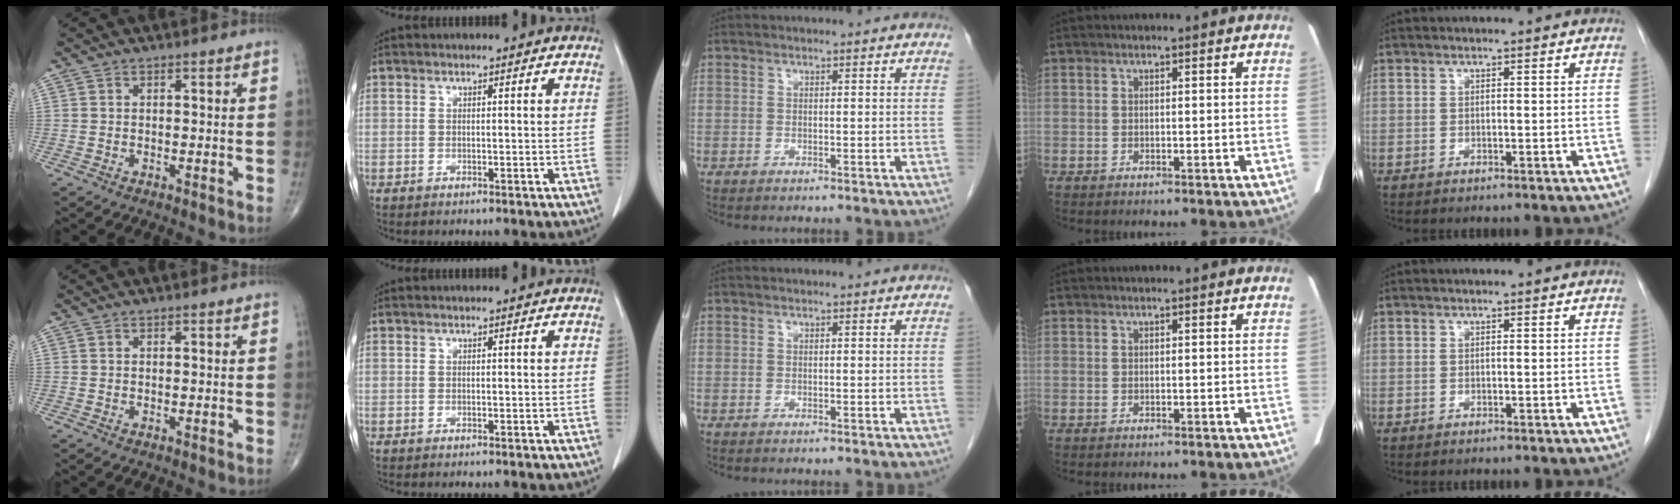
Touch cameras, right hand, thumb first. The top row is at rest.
{}